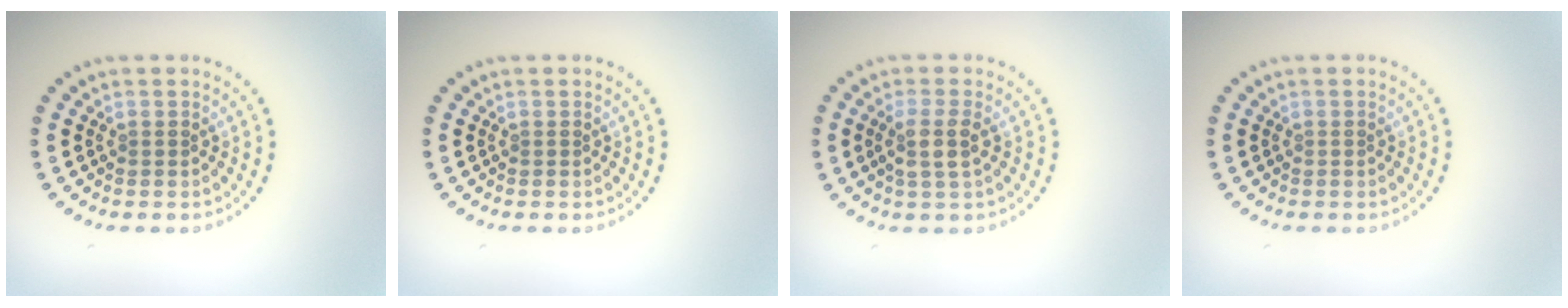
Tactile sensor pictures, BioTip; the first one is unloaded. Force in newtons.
{"total": 0.0}
{"total": 2.3, "press": 2.0, "slide": 1.1}
{"total": 0.0}